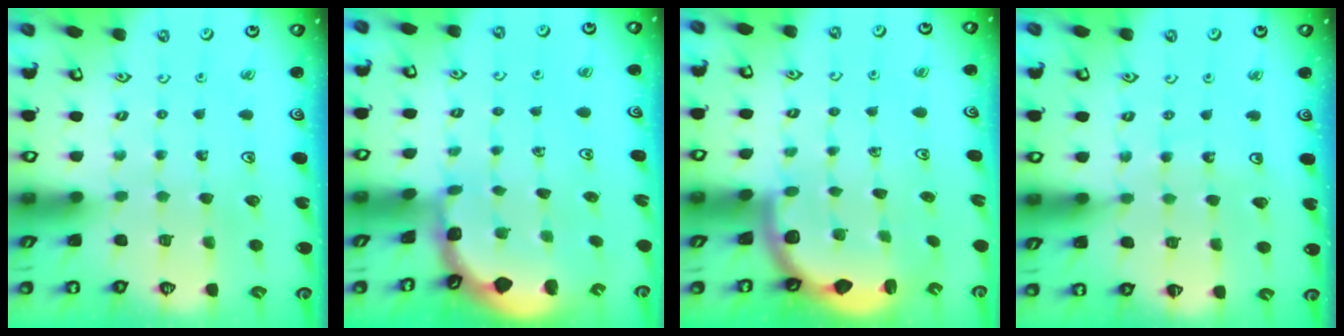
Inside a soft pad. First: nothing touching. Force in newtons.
{"total": 0.8, "press": 0.8, "slide": 0.2}
{"total": 2.6, "press": 2.5, "slide": 0.7}
{"total": 3.8, "press": 3.7, "slide": 0.4}